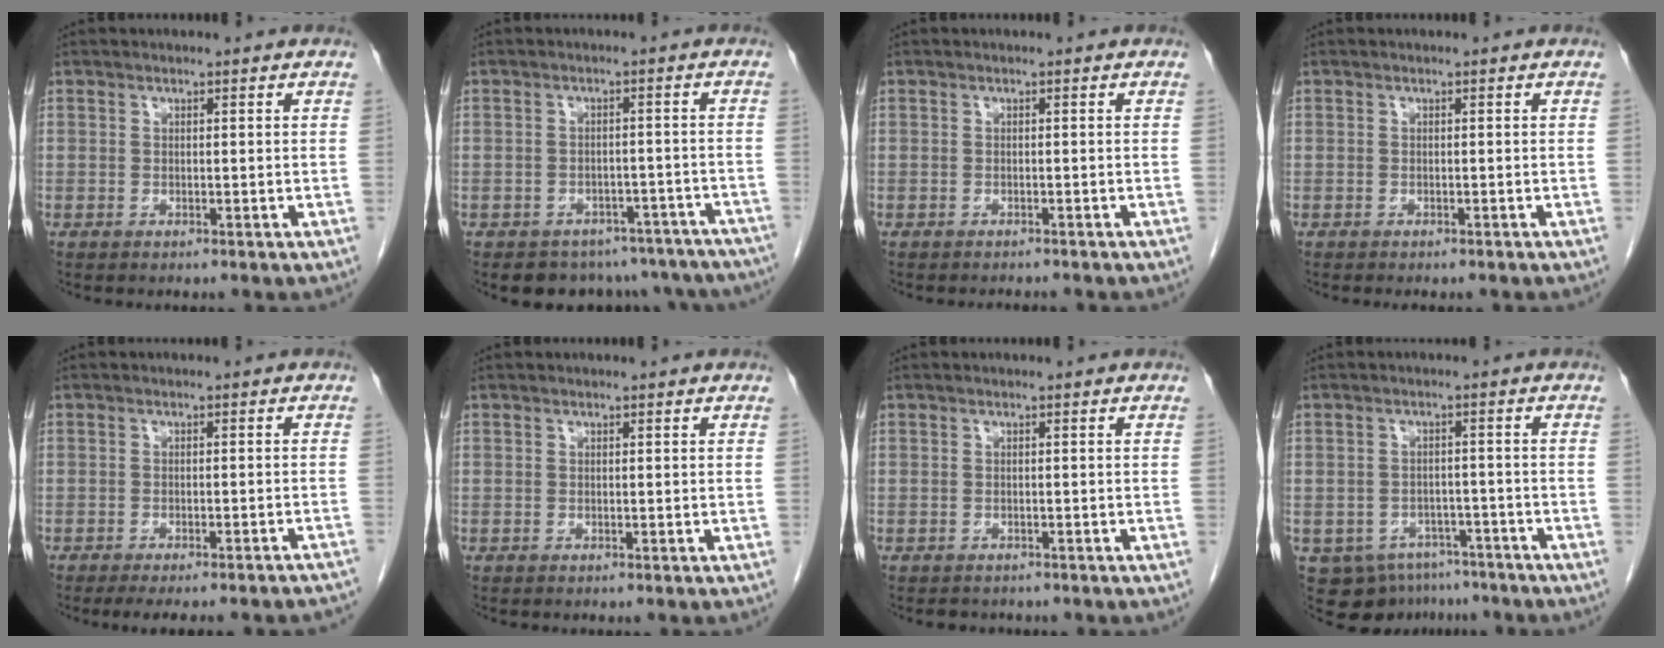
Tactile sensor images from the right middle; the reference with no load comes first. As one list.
[{"total": 13.7, "force": [-11.5, 7.0, 2.6], "torque": [-0.025, 0.026, -0.117]}, {"total": 1.7, "force": [-1.7, 0.1, 0.3], "torque": [-0.007, -0.006, -0.019]}, {"total": 1.9, "force": [-1.7, 0.4, 0.8], "torque": [-0.016, -0.006, -0.019]}, {"total": 14.5, "force": [-13.3, 1.4, 5.6], "torque": [-0.055, -0.004, -0.149]}, {"total": 0.0}, {"total": 2.1, "force": [-1.9, 0.9, 0.3], "torque": [-0.011, -0.003, -0.024]}, {"total": 8.9, "force": [-6.3, 5.8, 2.5], "torque": [-0.037, 0.006, -0.083]}]